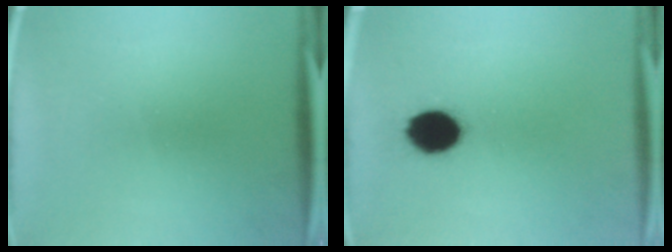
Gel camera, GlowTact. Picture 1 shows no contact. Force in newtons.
{"total": 10.8}